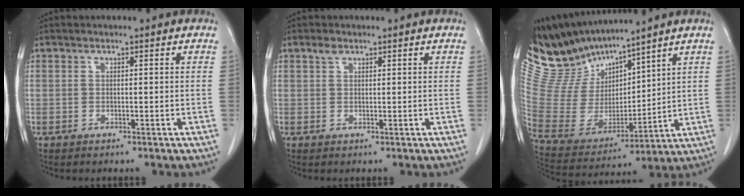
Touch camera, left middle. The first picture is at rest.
{"total": 1.3, "force": [0.9, 0.6, 0.6], "torque": [-0.015, 0.005, 0.016]}
{"total": 12.9, "force": [12.5, 1.9, 2.7], "torque": [-0.082, -0.001, 0.268]}